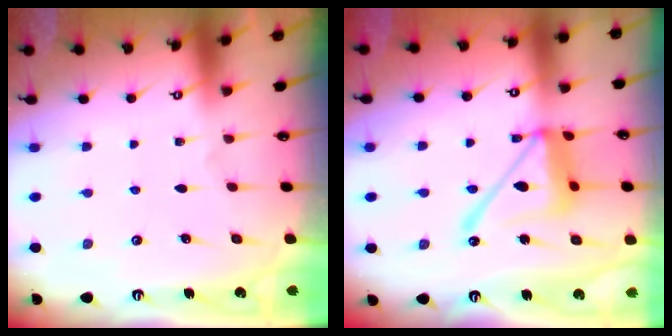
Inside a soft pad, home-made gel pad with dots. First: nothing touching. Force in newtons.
{"total": 16.0, "press": 16.0, "slide": 1.4}